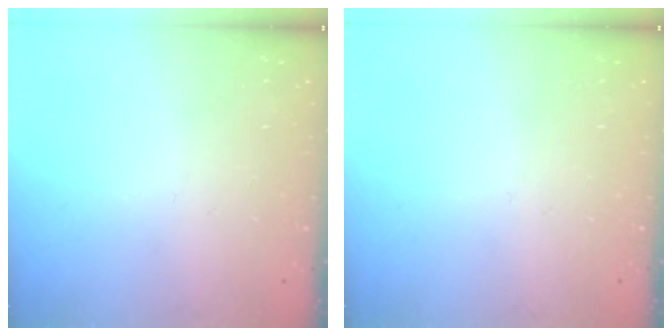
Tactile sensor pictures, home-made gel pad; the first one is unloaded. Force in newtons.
{"total": 0.0}